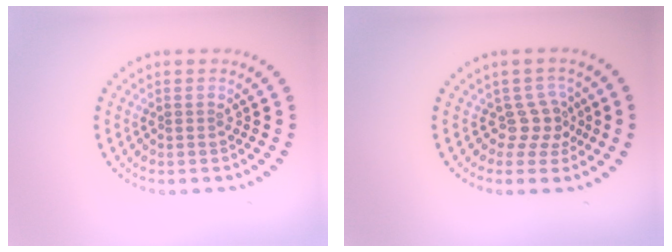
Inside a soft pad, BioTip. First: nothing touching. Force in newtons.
{"total": 2.4, "press": 1.6, "slide": 1.7}